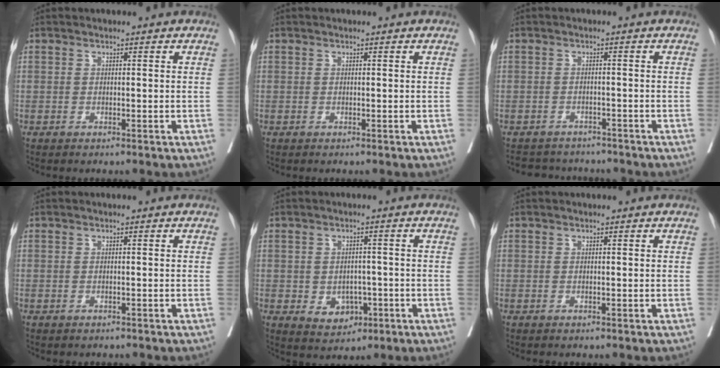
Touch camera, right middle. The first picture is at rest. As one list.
[{"total": 0.0}, {"total": 6.0, "force": [-5.7, 1.9, 0.2], "torque": [0.004, 0.006, -0.077]}, {"total": 0.7, "force": [-0.7, 0.3, 0.1], "torque": [-0.008, -0.001, -0.012]}, {"total": 4.8, "force": [-1.4, 3.7, 2.7], "torque": [-0.028, 0.004, -0.008]}, {"total": 0.0}]